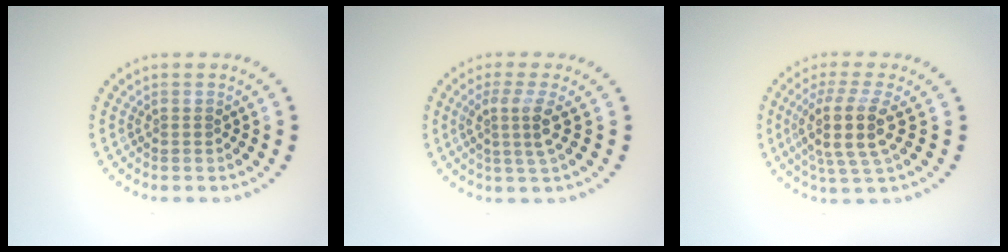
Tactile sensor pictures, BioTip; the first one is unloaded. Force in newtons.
{"total": 2.9, "press": 2.1, "slide": 2.0}
{"total": 4.5, "press": 3.7, "slide": 2.6}